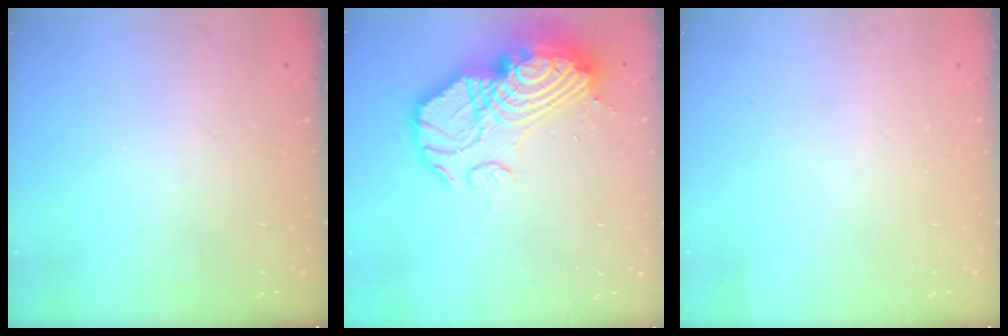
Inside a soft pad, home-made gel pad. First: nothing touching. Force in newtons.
{"total": 22.8, "press": 22.6, "slide": 2.8}
{"total": 0.0}